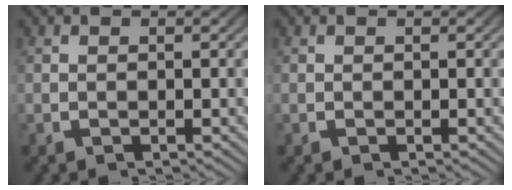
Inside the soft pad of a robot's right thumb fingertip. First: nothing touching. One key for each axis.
{"total": 0.0}